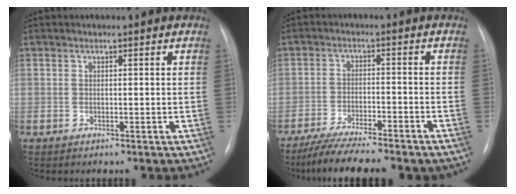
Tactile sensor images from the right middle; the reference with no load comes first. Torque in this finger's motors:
{"motor_torque": [0.40, -0.42, 0.22, 0.07]}